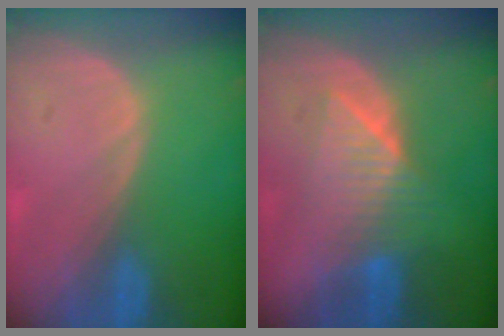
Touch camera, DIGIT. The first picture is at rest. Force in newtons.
{"total": 6.4, "press": 6.3, "slide": 0.3}